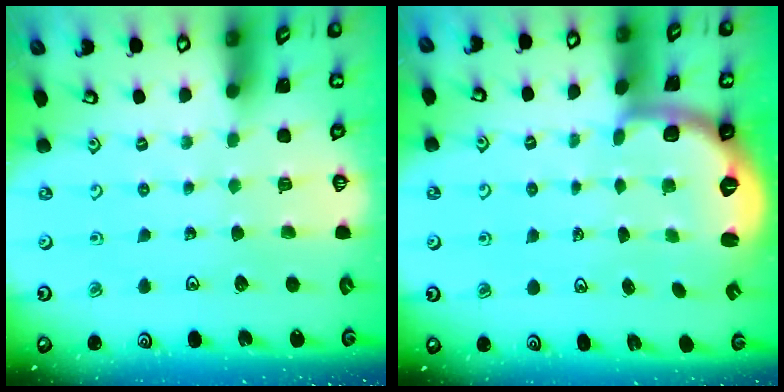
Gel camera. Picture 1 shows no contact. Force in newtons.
{"total": 2.5, "press": 2.0, "slide": 1.5}